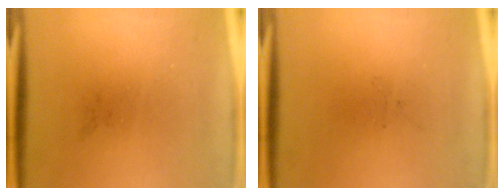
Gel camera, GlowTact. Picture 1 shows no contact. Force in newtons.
{"total": 0.0}